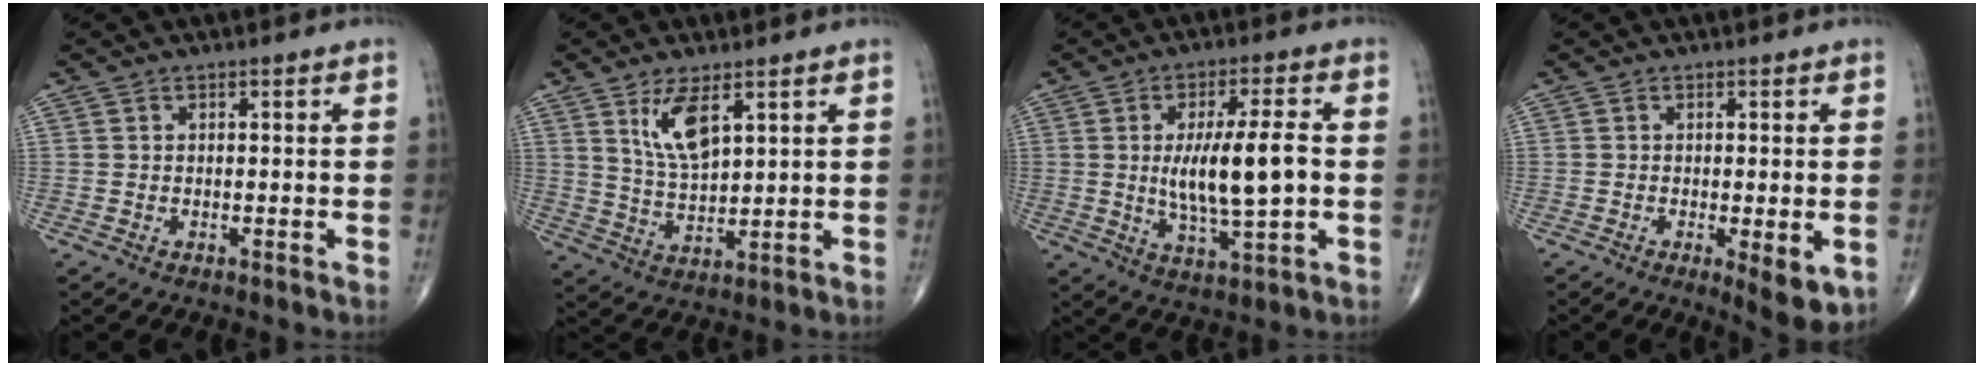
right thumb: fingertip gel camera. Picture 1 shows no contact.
{"total": 7.9, "force": [3.9, 3.0, 6.2], "torque": [-0.111, -0.027, 0.084]}
{"total": 12.5, "force": [0.2, 3.3, 12.1], "torque": [-0.217, -0.006, 0.007]}
{"total": 6.4, "force": [-1.6, 1.8, 6.0], "torque": [-0.086, -0.020, -0.021]}